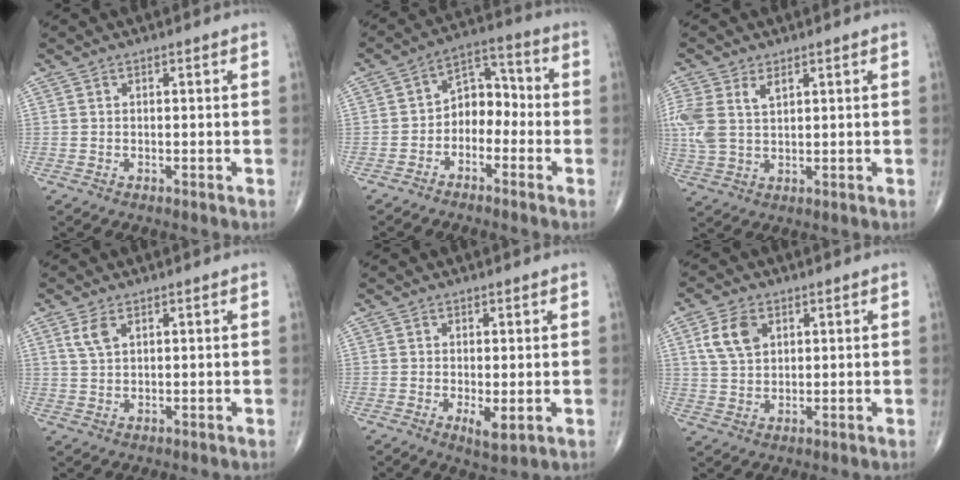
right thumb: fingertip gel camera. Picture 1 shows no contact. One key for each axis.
{"total": 7.6, "fx": -2.4, "fy": 5.5, "fz": 4.7, "tx": -0.044, "ty": 0.046, "tz": -0.057}
{"total": 8.4, "fx": 2.8, "fy": 5.0, "fz": 6.2, "tx": -0.153, "ty": 0.007, "tz": 0.063}
{"total": 3.2, "fx": 1.6, "fy": 1.6, "fz": 2.2, "tx": -0.046, "ty": 0.001, "tz": 0.039}
{"total": 3.3, "fx": -0.5, "fy": 1.1, "fz": 3.1, "tx": -0.050, "ty": -0.011, "tz": -0.005}
{"total": 6.7, "fx": 2.6, "fy": 4.4, "fz": 4.4, "tx": -0.075, "ty": -0.006, "tz": 0.052}